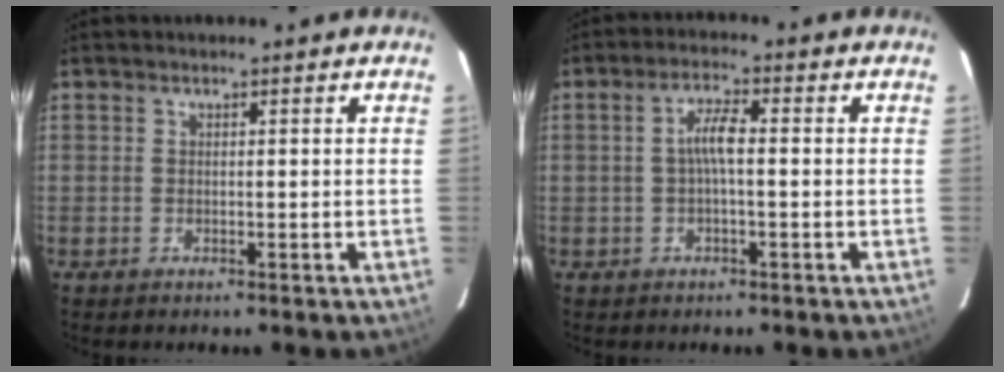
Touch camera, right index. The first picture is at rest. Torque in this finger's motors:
{"motor_torque": [0.13, -0.05, 0.13, 0.10]}